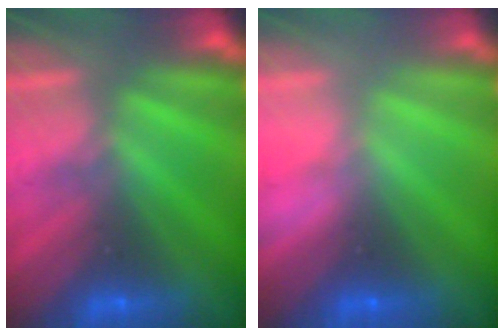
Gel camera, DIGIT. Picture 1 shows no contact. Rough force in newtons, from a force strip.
{"total": 2.6}